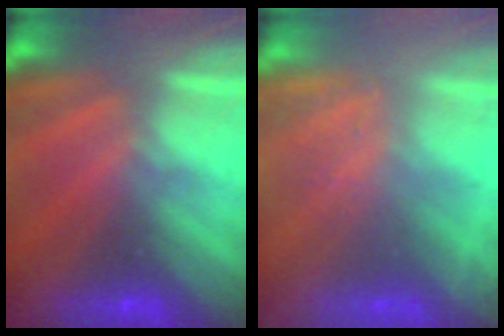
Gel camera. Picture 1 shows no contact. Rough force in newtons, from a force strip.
{"total": 2.6}